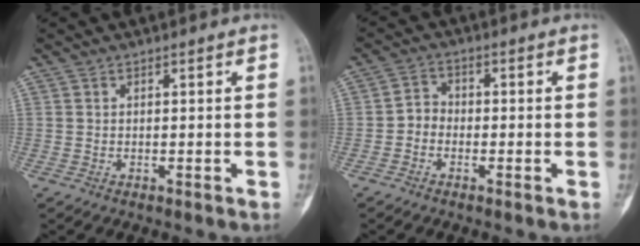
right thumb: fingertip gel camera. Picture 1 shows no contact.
{"total": 3.0, "force": [-1.2, 2.4, 1.3], "torque": [-0.009, 0.014, -0.035]}